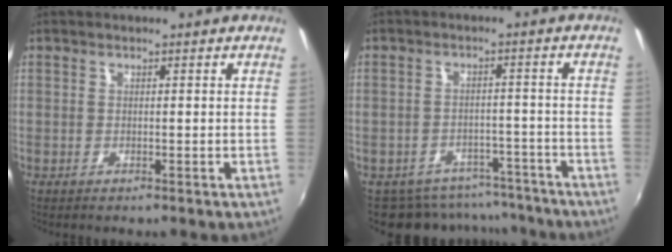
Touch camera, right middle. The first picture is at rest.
{"total": 10.9, "force": [-9.3, 5.3, 1.7], "torque": [-0.036, 0.024, -0.114]}